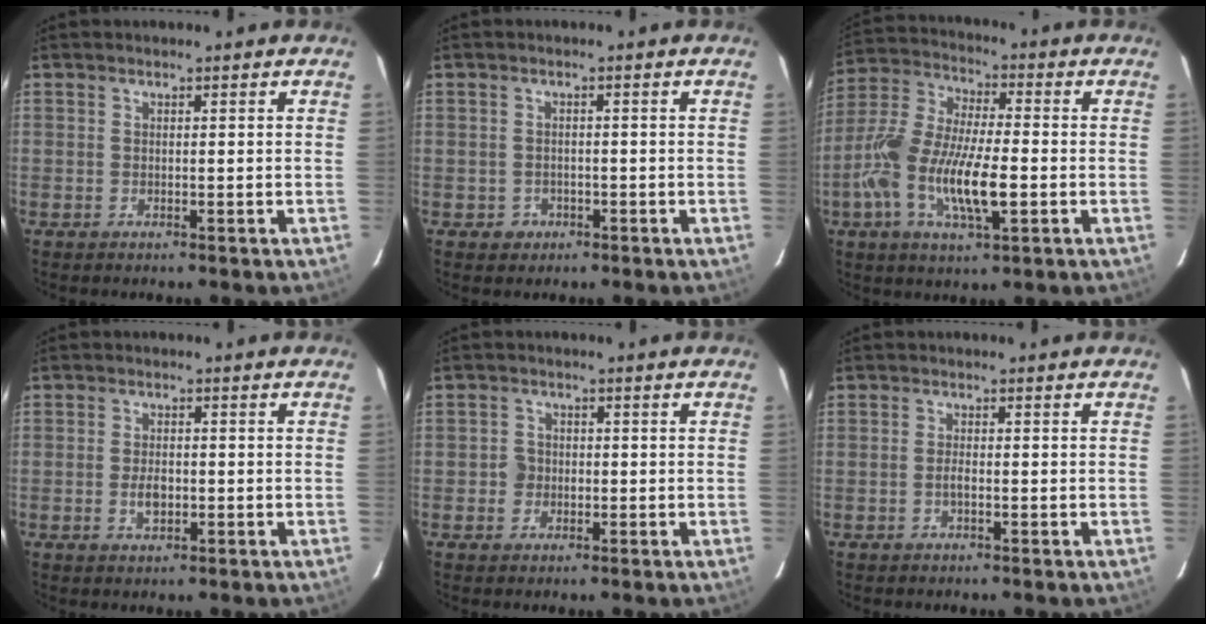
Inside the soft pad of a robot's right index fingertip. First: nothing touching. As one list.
[{"total": 2.6, "force": [-1.0, 2.4, 0.4], "torque": [-0.012, 0.004, -0.010]}, {"total": 15.8, "force": [-4.4, 5.2, 14.2], "torque": [-0.296, -0.008, -0.087]}, {"total": 3.4, "force": [-0.9, 2.1, 2.6], "torque": [-0.051, -0.001, -0.013]}, {"total": 2.9, "force": [-0.8, 2.7, 0.6], "torque": [-0.011, 0.005, -0.015]}, {"total": 2.3, "force": [-0.9, 0.6, 2.0], "torque": [-0.045, 0.002, -0.020]}]